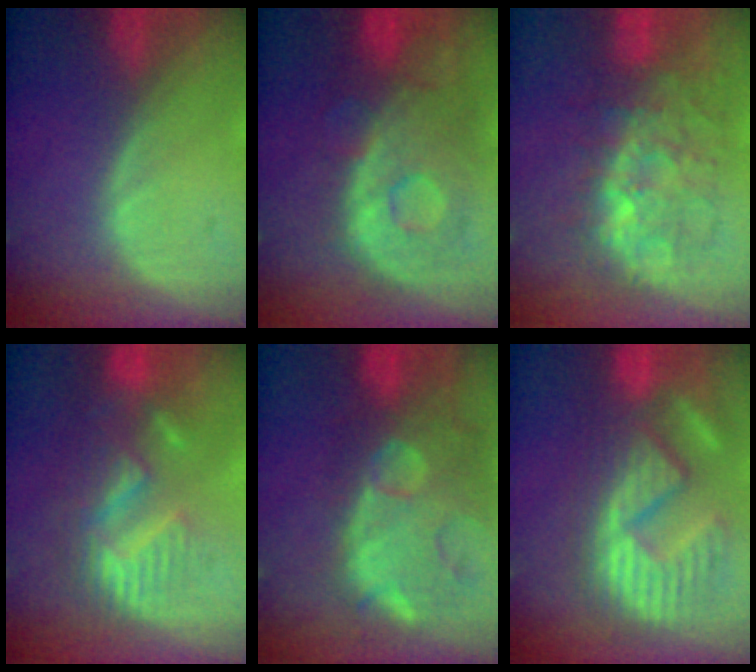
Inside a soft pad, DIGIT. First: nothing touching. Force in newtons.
{"total": 10.5, "press": 9.4, "slide": 4.7}
{"total": 9.3, "press": 9.2, "slide": 1.6}
{"total": 8.7, "press": 8.0, "slide": 3.3}
{"total": 13.1, "press": 11.3, "slide": 6.5}
{"total": 11.6, "press": 11.1, "slide": 3.4}